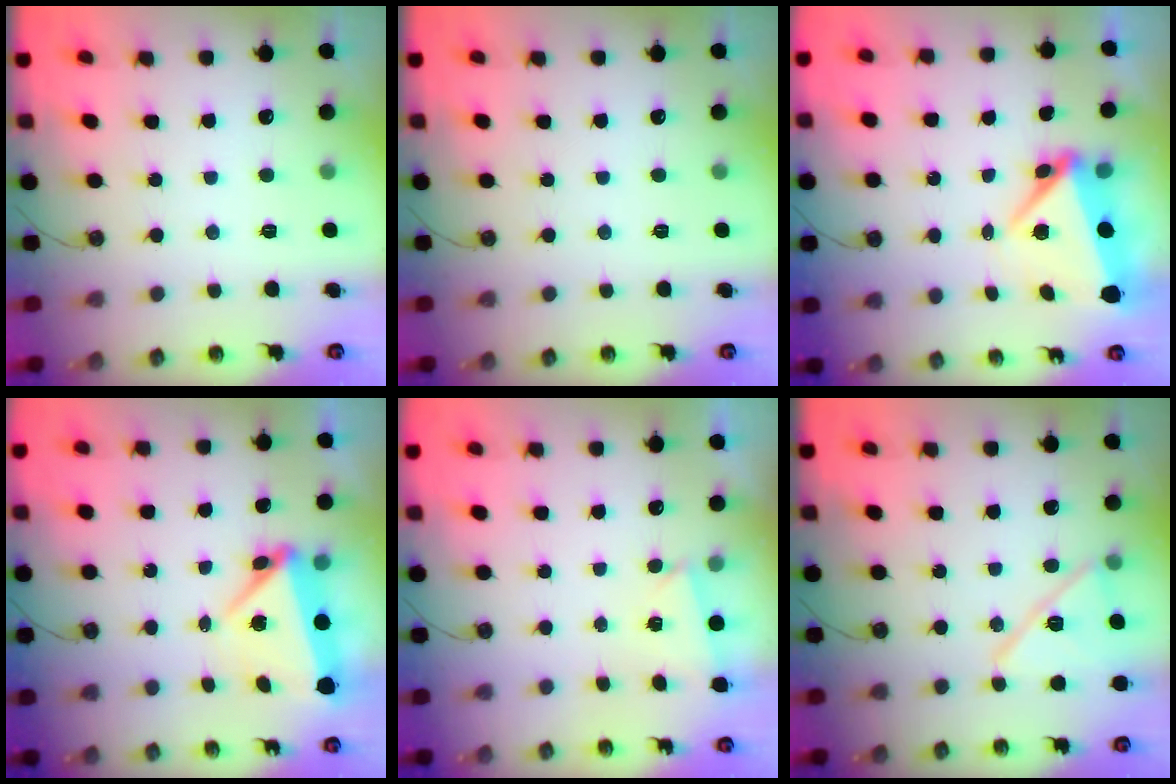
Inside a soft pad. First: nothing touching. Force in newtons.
{"total": 0.0}
{"total": 6.3, "press": 5.9, "slide": 2.2}
{"total": 11.4, "press": 5.1, "slide": 10.2}
{"total": 1.0, "press": 0.9, "slide": 0.4}
{"total": 13.6, "press": 13.6, "slide": 0.5}